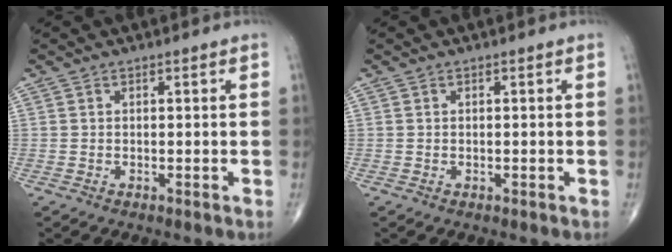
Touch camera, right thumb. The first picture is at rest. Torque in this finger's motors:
{"motor_torque": [0.11, -0.02, -0.25, -0.11, 0.06]}